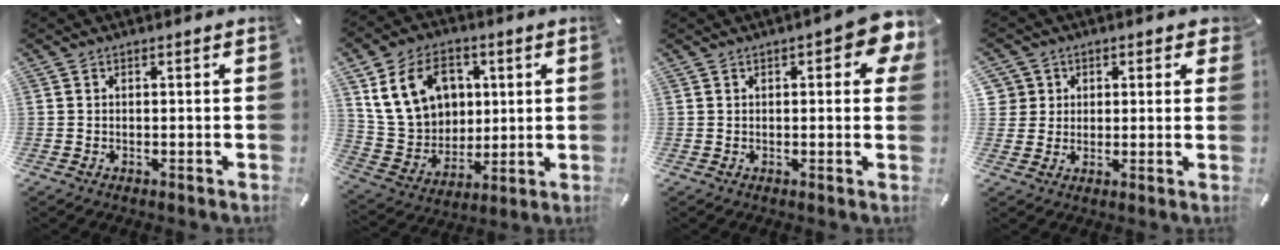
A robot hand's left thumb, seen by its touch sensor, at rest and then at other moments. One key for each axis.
{"total": 16.2, "fx": 5.0, "fy": 13.1, "fz": 8.1, "tx": -0.163, "ty": -0.005, "tz": 0.101}
{"total": 7.5, "fx": 2.5, "fy": 3.0, "fz": 6.4, "tx": -0.082, "ty": -0.006, "tz": 0.037}
{"total": 5.9, "fx": 2.0, "fy": 5.4, "fz": 0.8, "tx": -0.010, "ty": -0.003, "tz": 0.037}